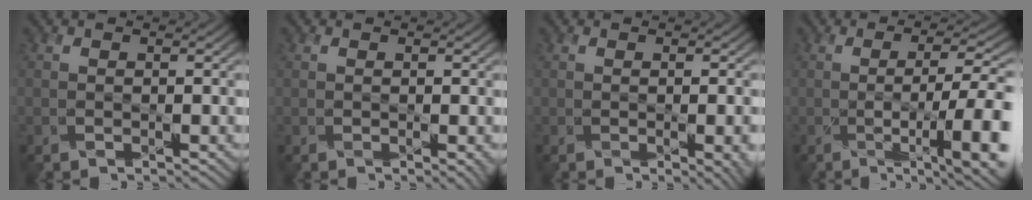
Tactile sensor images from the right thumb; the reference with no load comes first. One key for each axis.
{"total": 1.4, "fx": -0.3, "fy": 0.4, "fz": 1.3, "tx": -0.015, "ty": 0.000, "tz": -0.002}
{"total": 3.9, "fx": -1.1, "fy": 1.4, "fz": 3.5, "tx": -0.034, "ty": -0.008, "tz": 0.001}
{"total": 10.3, "fx": -2.3, "fy": 2.4, "fz": 9.7, "tx": -0.130, "ty": 0.002, "tz": -0.031}